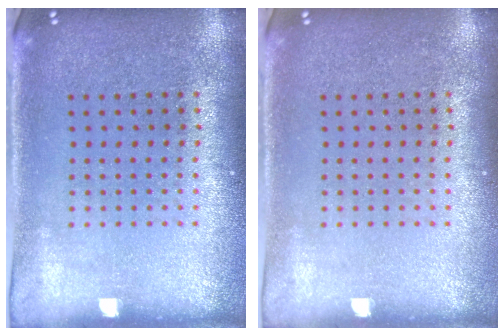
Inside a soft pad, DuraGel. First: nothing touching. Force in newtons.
{"total": 0.0}